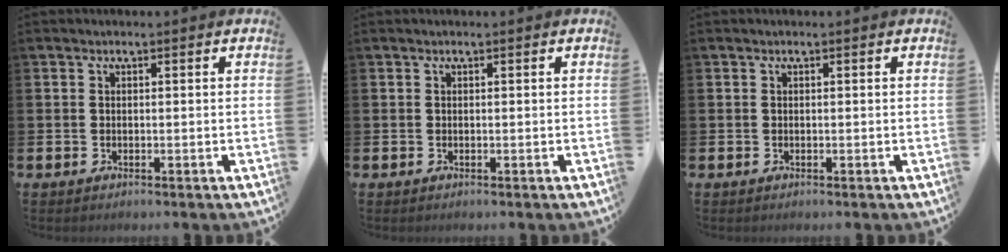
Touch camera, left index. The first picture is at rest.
{"total": 0.0}
{"total": 0.0}